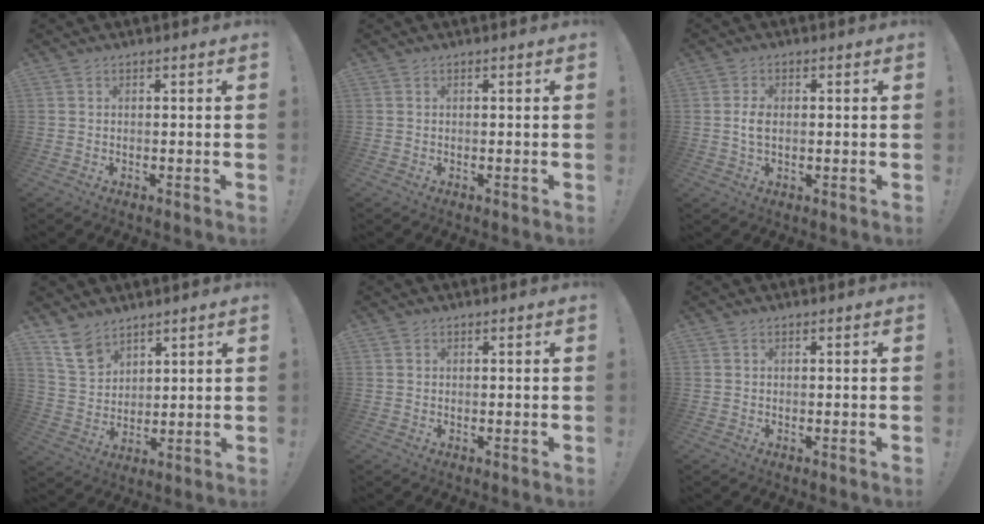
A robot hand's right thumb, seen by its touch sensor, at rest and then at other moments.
{"total": 0.0}
{"total": 3.7, "force": [-0.2, 2.1, 3.0], "torque": [-0.061, 0.004, -0.004]}
{"total": 9.9, "force": [7.3, 5.6, 3.6], "torque": [-0.069, -0.043, 0.145]}
{"total": 0.6, "force": [0.3, 0.5, 0.0], "torque": [0.006, -0.002, 0.005]}
{"total": 0.0}